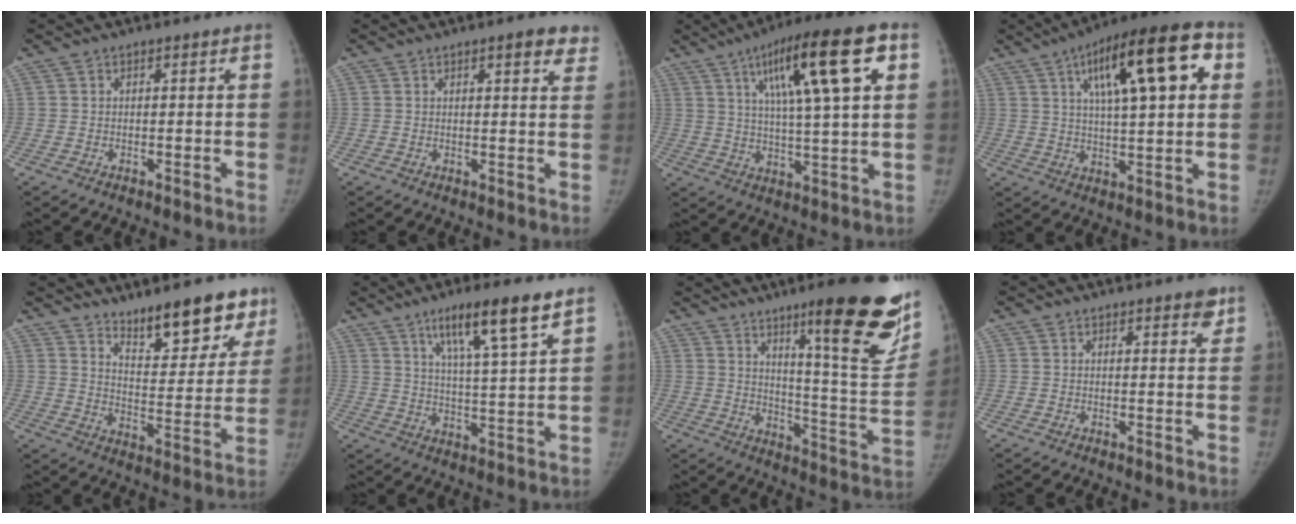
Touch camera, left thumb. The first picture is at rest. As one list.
[{"total": 4.5, "force": [2.9, 1.3, 3.2], "torque": [-0.020, -0.011, 0.030]}, {"total": 19.0, "force": [7.4, 3.6, 17.2], "torque": [-0.265, -0.002, 0.115]}, {"total": 19.6, "force": [6.8, 6.1, 17.3], "torque": [-0.246, 0.011, 0.100]}, {"total": 14.9, "force": [11.3, 5.0, 8.4], "torque": [-0.057, -0.086, 0.169]}, {"total": 12.2, "force": [7.5, 1.2, 9.5], "torque": [-0.156, -0.034, 0.125]}, {"total": 25.0, "force": [14.0, 4.3, 20.3], "torque": [-0.242, -0.072, 0.209]}, {"total": 2.7, "force": [1.8, 0.9, 1.8], "torque": [-0.011, -0.009, 0.020]}]